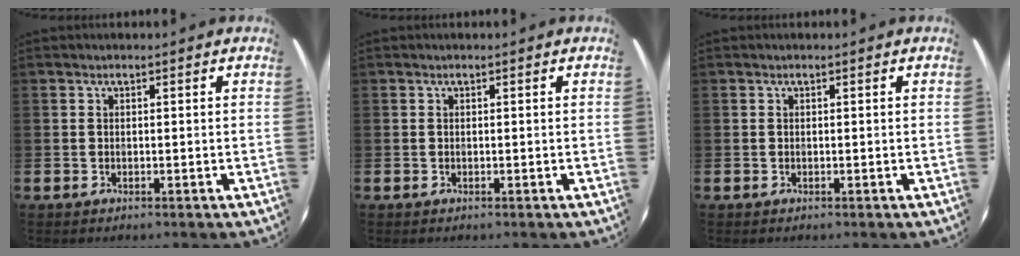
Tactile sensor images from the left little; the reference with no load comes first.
{"total": 0.0}
{"total": 0.0}